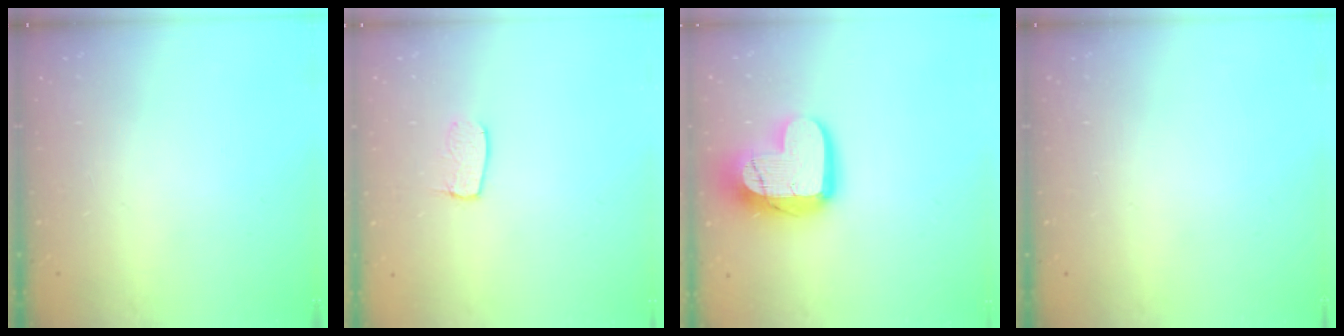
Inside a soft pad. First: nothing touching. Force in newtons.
{"total": 6.0, "press": 6.0, "slide": 0.5}
{"total": 16.1, "press": 16.1, "slide": 0.9}
{"total": 0.0}